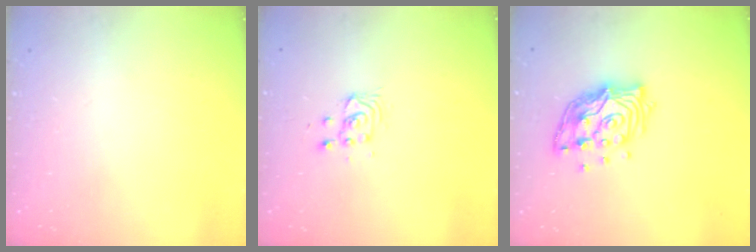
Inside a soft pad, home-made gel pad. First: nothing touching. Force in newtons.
{"total": 3.1, "press": 3.1, "slide": 0.3}
{"total": 14.3, "press": 14.1, "slide": 2.7}